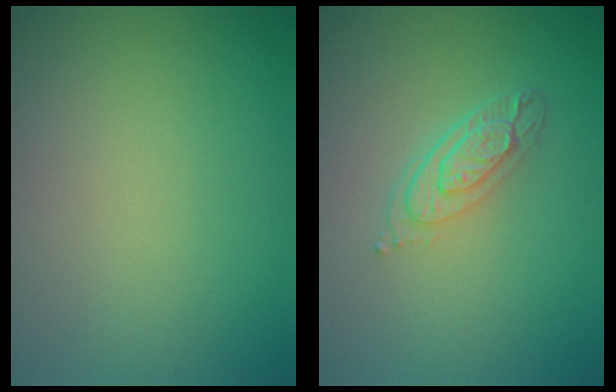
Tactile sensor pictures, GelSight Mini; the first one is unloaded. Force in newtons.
{"total": 3.4, "press": 2.6, "slide": 2.2}